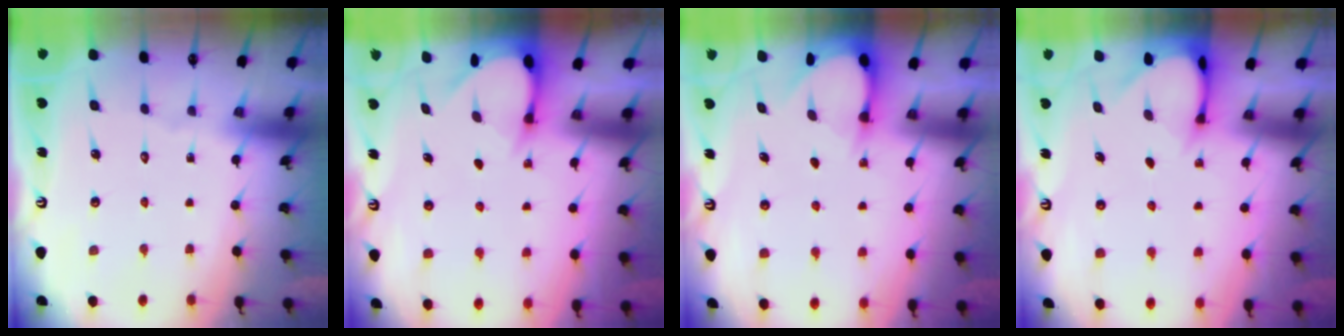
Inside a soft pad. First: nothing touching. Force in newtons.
{"total": 3.5, "press": 3.4, "slide": 0.3}
{"total": 3.1, "press": 3.1, "slide": 0.3}
{"total": 3.0, "press": 3.0, "slide": 0.2}